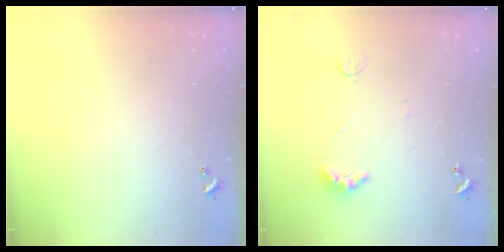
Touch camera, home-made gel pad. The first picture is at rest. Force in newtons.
{"total": 3.7, "press": 3.6, "slide": 0.8}